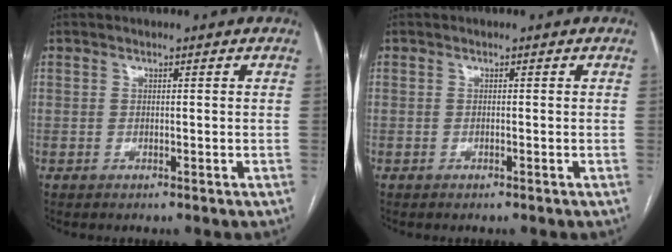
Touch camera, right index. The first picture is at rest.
{"total": 0.0}